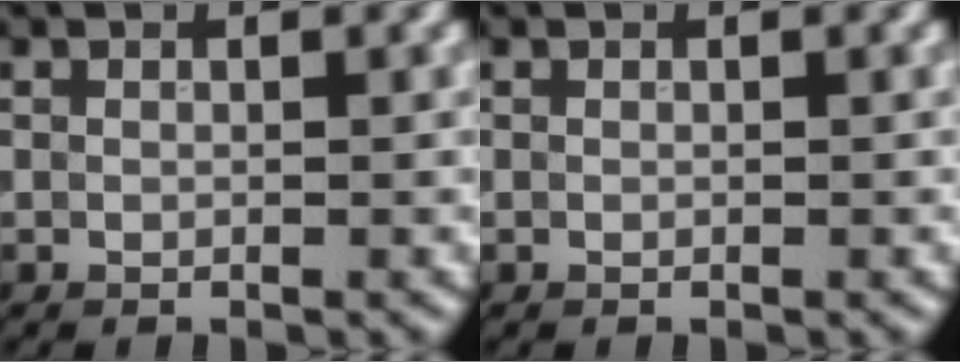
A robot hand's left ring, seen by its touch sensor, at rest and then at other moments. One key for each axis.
{"total": 0.0}